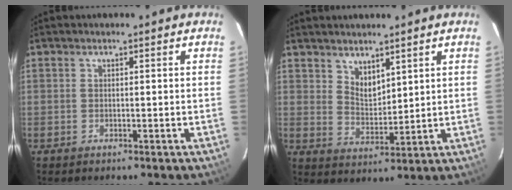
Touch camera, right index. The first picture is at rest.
{"total": 4.9, "force": [3.8, 2.3, 2.2], "torque": [-0.031, -0.004, 0.073]}